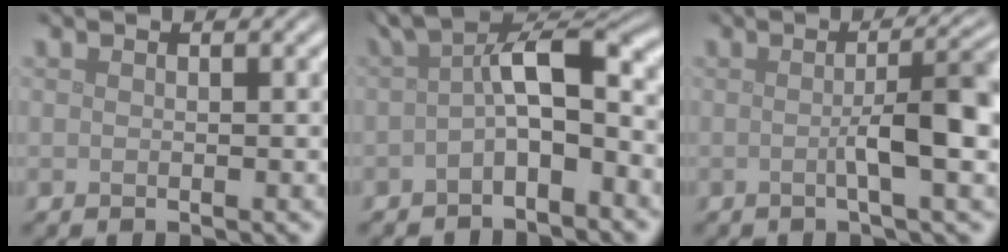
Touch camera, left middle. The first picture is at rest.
{"total": 5.6, "force": [-0.9, 2.2, 5.1], "torque": [-0.076, 0.013, -0.025]}
{"total": 6.2, "force": [-0.3, 1.2, 6.1], "torque": [-0.091, 0.005, -0.005]}